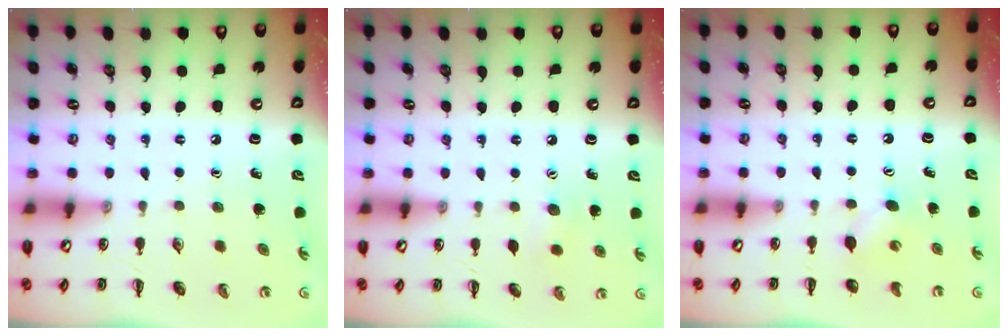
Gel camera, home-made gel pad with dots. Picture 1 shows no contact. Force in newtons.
{"total": 6.0, "press": 5.8, "slide": 1.5}
{"total": 4.2, "press": 4.1, "slide": 1.1}